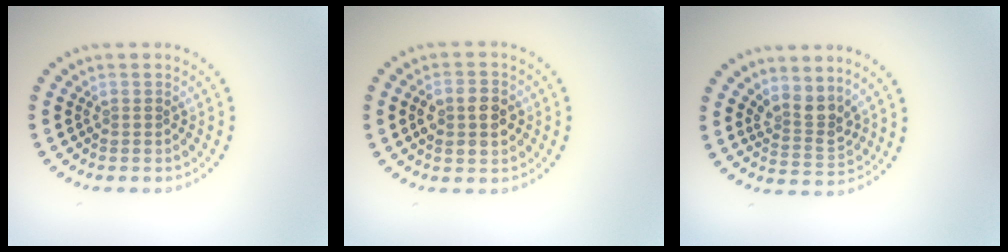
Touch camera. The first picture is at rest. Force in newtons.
{"total": 3.6, "press": 3.6, "slide": 0.2}
{"total": 2.8, "press": 2.2, "slide": 1.8}